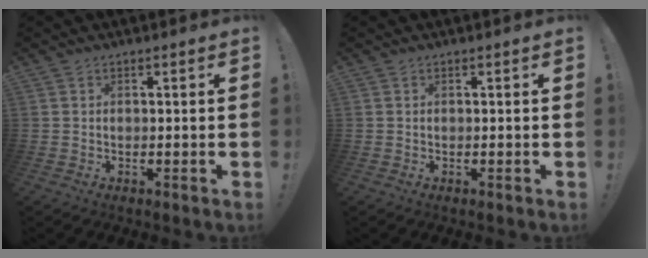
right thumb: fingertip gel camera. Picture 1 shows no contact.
{"total": 0.0}